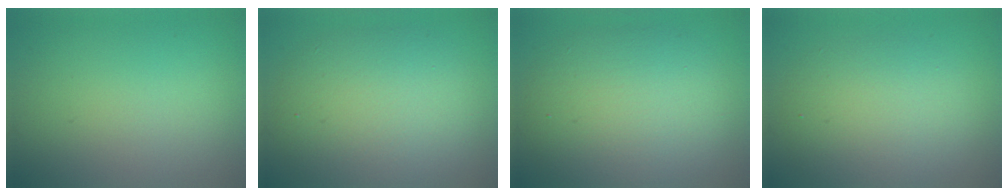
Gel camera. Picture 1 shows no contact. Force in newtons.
{"total": 7.8, "press": 7.7, "slide": 0.6}
{"total": 8.3, "press": 8.3, "slide": 0.3}
{"total": 5.3, "press": 5.3, "slide": 0.2}